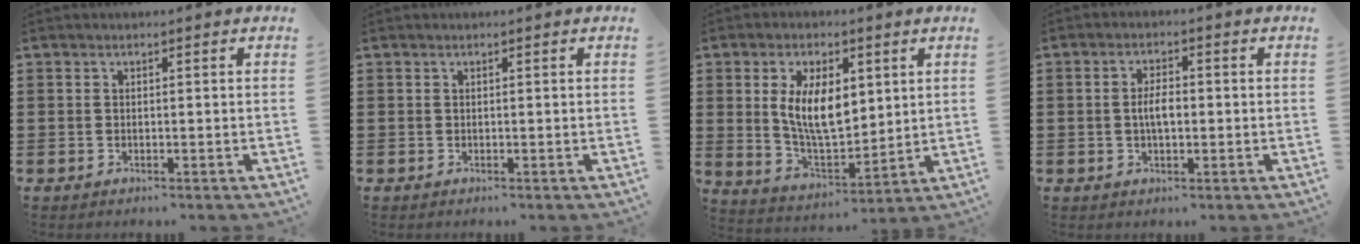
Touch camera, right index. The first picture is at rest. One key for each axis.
{"total": 0.0}
{"total": 9.6, "fx": 2.0, "fy": 4.8, "fz": 8.1, "tx": -0.153, "ty": 0.003, "tz": 0.034}
{"total": 3.5, "fx": -0.4, "fy": 1.4, "fz": 3.2, "tx": -0.061, "ty": 0.002, "tz": -0.009}